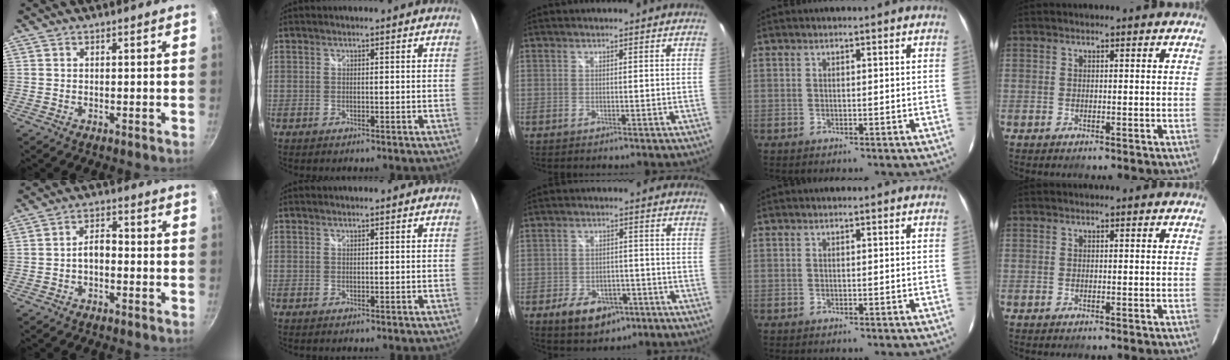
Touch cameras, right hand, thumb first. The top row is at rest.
{"thumb": {"total": 3.7, "force": [-1.2, 2.1, 2.8], "torque": [-0.035, 0.022, -0.026]}, "middle": {"total": 9.2, "force": [-5.1, 6.0, 4.8], "torque": [-0.109, 0.003, -0.064]}}